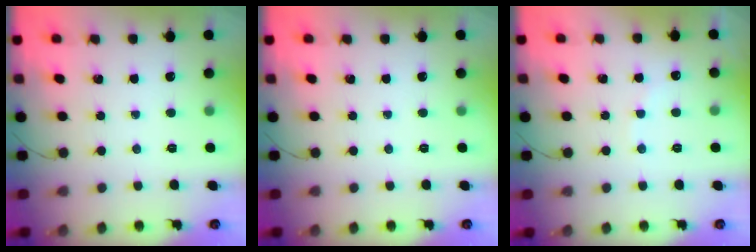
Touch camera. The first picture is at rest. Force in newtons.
{"total": 0.0}
{"total": 5.7, "press": 5.7, "slide": 1.0}